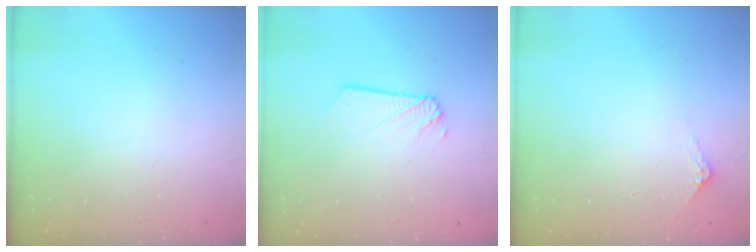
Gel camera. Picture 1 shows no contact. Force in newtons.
{"total": 1.9, "press": 1.9, "slide": 0.3}
{"total": 2.9, "press": 2.9, "slide": 0.2}